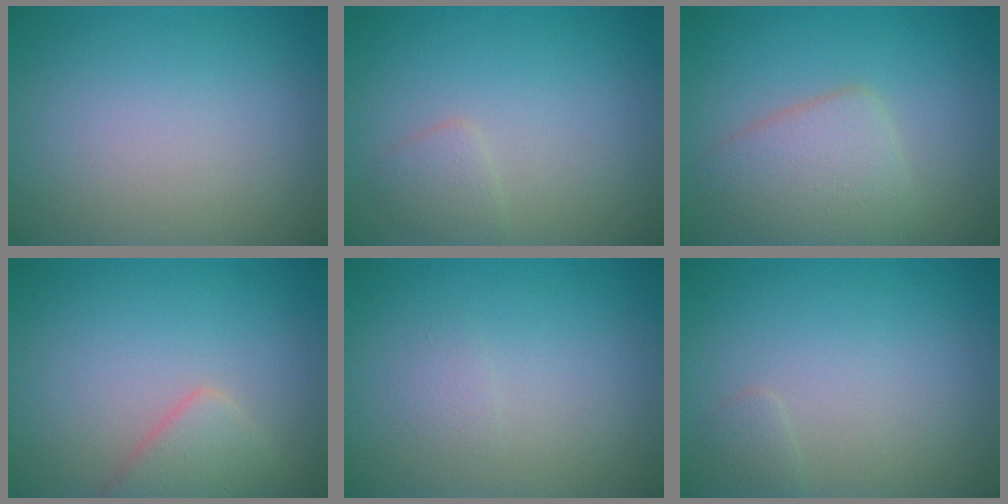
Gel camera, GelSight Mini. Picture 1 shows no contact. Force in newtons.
{"total": 1.3, "press": 1.3, "slide": 0.1}
{"total": 4.1, "press": 4.1, "slide": 0.1}
{"total": 2.6, "press": 2.6, "slide": 0.2}
{"total": 0.7, "press": 0.7, "slide": 0.0}
{"total": 0.8, "press": 0.8, "slide": 0.0}